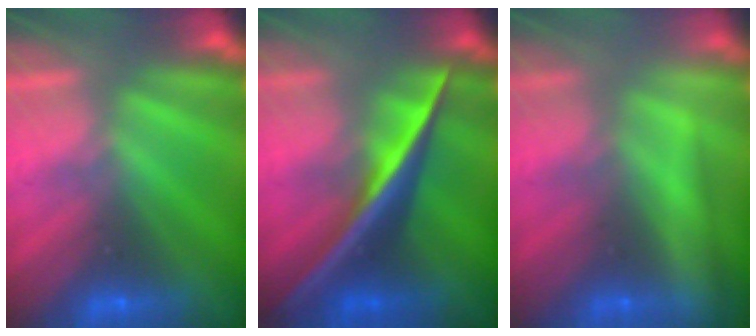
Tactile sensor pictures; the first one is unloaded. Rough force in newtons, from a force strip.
{"total": 2.6}
{"total": 2.3}